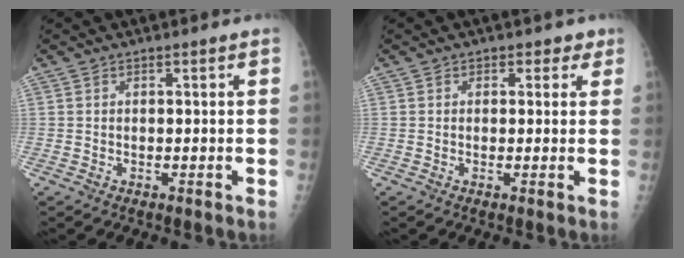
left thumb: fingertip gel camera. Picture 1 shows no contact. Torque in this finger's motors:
{"motor_torque": [-0.21, 0.16, -0.29, -0.28, -0.02]}